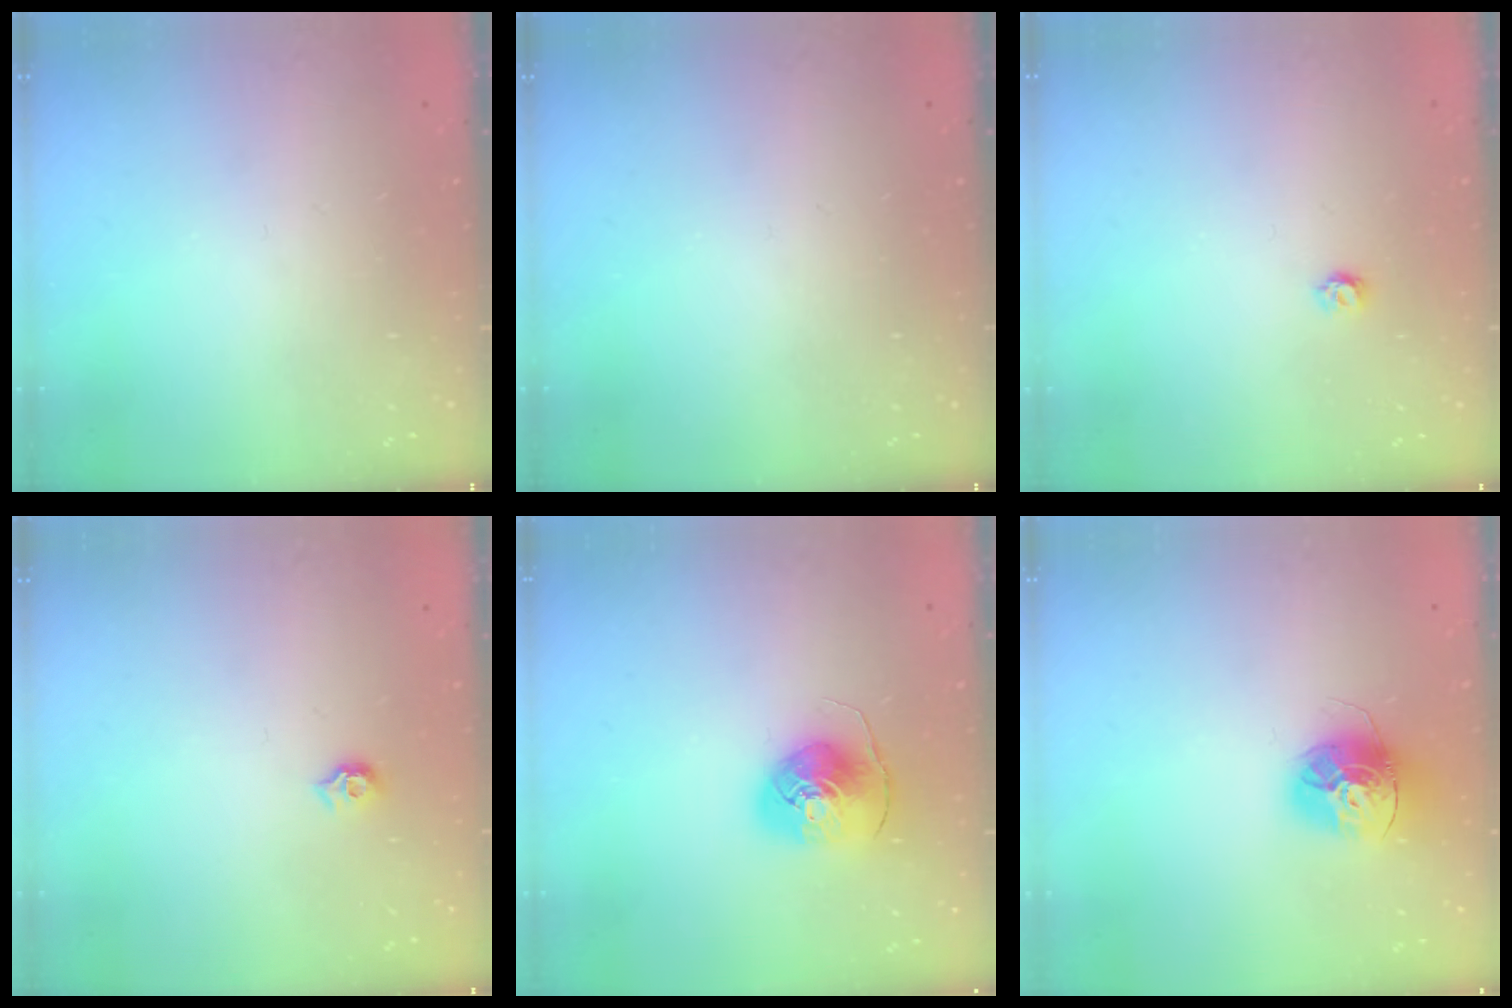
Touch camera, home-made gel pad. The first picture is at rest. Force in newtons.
{"total": 0.0}
{"total": 3.2, "press": 3.2, "slide": 0.3}
{"total": 5.8, "press": 5.8, "slide": 0.8}
{"total": 9.2, "press": 9.1, "slide": 1.0}
{"total": 14.8, "press": 14.7, "slide": 1.4}